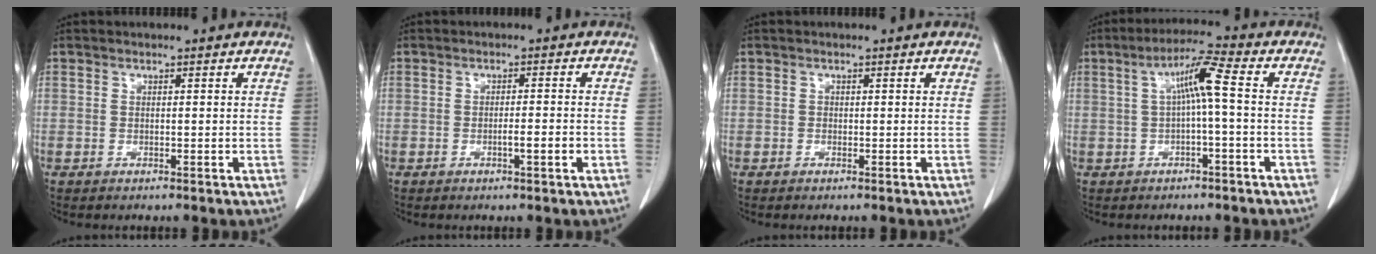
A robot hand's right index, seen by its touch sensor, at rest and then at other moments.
{"total": 2.4, "force": [-0.9, 0.0, 2.2], "torque": [-0.037, -0.001, -0.013]}
{"total": 0.0}
{"total": 6.0, "force": [0.3, -0.1, 6.0], "torque": [-0.109, 0.024, 0.007]}